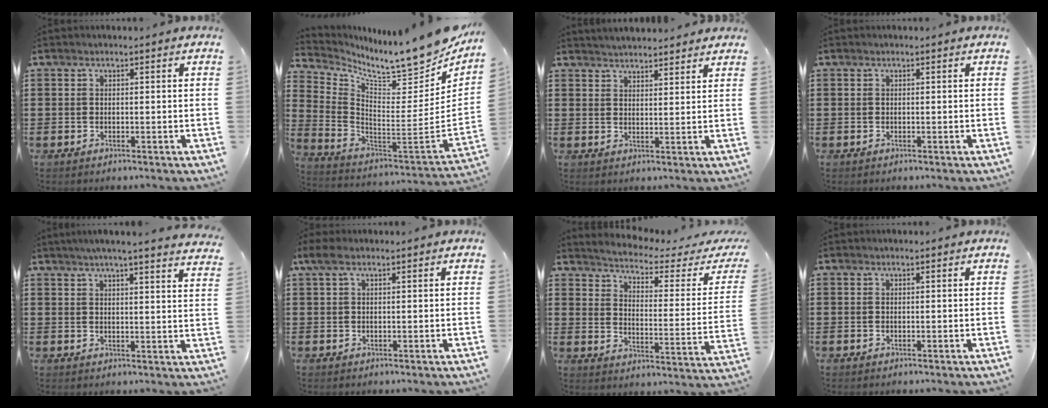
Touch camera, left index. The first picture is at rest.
{"total": 10.1, "force": [9.0, 0.8, 4.5], "torque": [-0.082, -0.094, 0.143]}
{"total": 2.7, "force": [2.7, 0.0, -0.2], "torque": [-0.005, -0.006, 0.050]}
{"total": 0.0}
{"total": 4.1, "force": [3.7, -0.9, 1.4], "torque": [-0.040, -0.017, 0.063]}
{"total": 2.4, "force": [0.9, 1.0, 2.0], "torque": [-0.041, 0.006, 0.015]}
{"total": 3.0, "force": [2.6, -0.1, 1.4], "torque": [-0.047, -0.030, 0.034]}
{"total": 0.0}